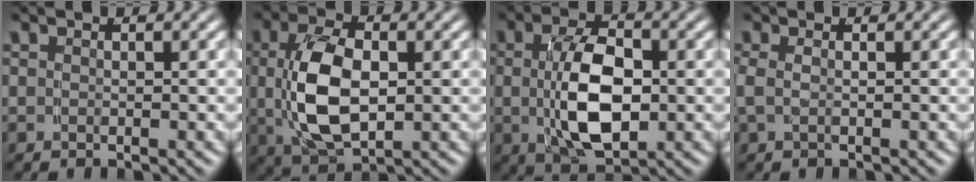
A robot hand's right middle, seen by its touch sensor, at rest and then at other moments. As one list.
[{"total": 7.8, "force": [0.0, 4.4, 6.4], "torque": [-0.146, -0.008, 0.013]}, {"total": 7.7, "force": [-0.4, 3.8, 6.7], "torque": [-0.123, -0.008, 0.001]}, {"total": 1.3, "force": [0.0, 0.5, 1.2], "torque": [-0.031, 0.000, 0.003]}]